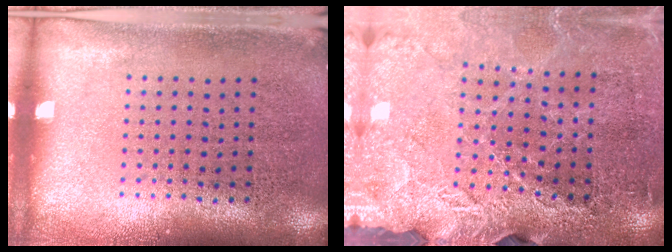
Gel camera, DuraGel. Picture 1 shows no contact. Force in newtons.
{"total": 3.0, "press": 3.0, "slide": 0.1}